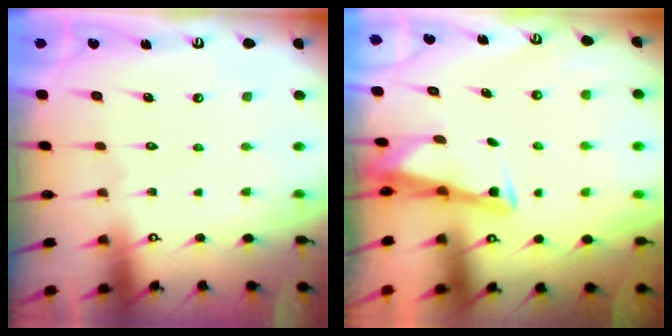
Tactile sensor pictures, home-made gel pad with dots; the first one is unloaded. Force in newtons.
{"total": 3.1, "press": 3.1, "slide": 0.4}